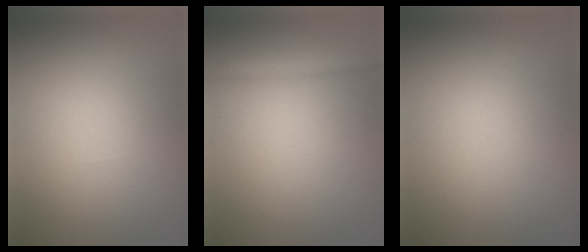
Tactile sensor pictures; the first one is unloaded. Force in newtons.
{"total": 1.5, "press": 1.5, "slide": 0.1}
{"total": 0.0}